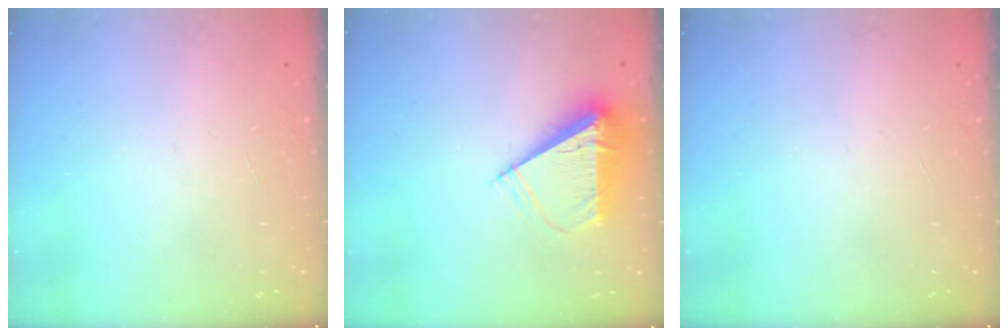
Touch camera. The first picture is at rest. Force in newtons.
{"total": 8.3, "press": 8.3, "slide": 0.2}
{"total": 0.0}